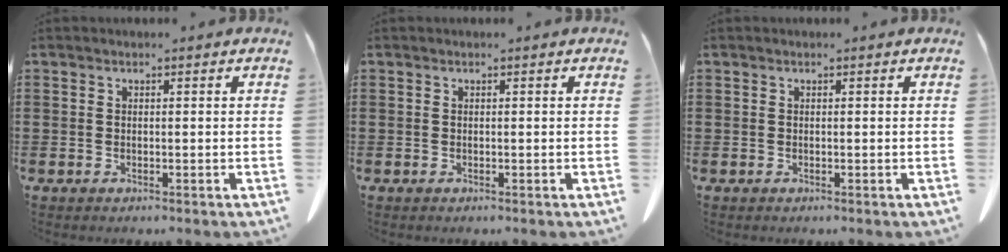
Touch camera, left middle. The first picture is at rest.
{"total": 0.0}
{"total": 0.0}